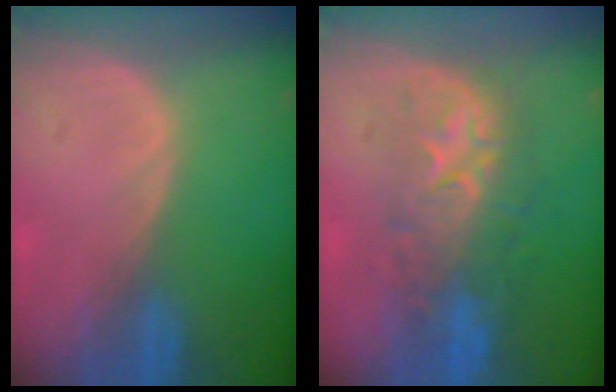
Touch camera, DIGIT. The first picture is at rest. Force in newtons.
{"total": 8.2, "press": 8.2, "slide": 0.5}